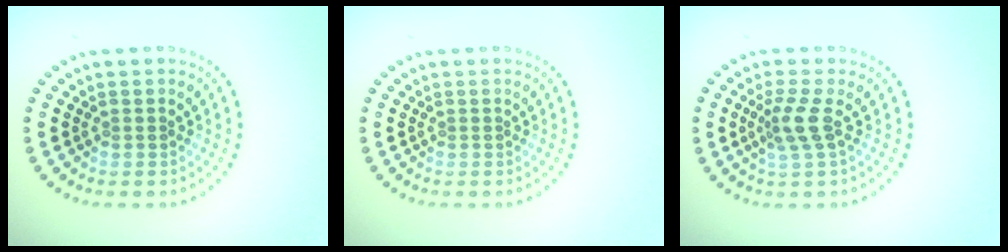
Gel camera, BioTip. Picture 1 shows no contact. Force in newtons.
{"total": 0.0}
{"total": 2.4, "press": 1.8, "slide": 1.6}